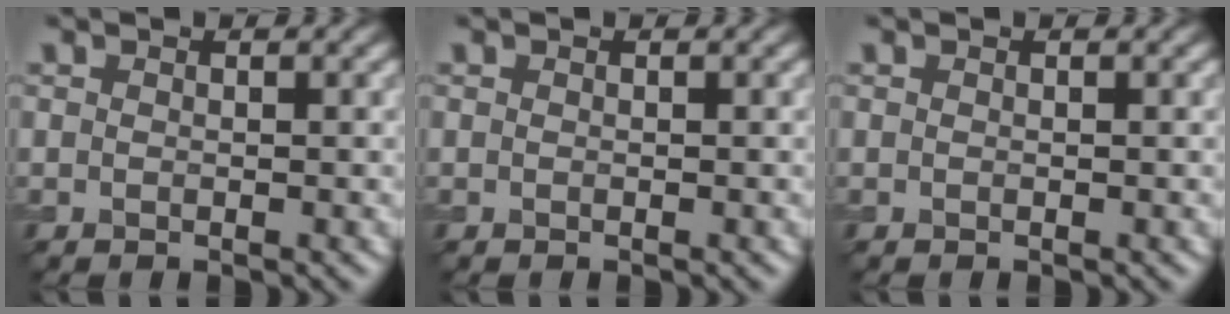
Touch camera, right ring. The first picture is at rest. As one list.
[{"total": 0.0}, {"total": 0.0}]